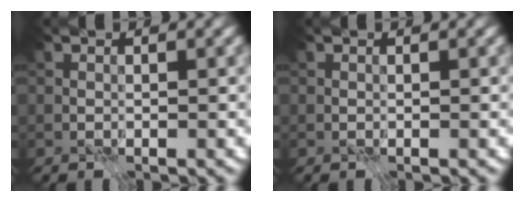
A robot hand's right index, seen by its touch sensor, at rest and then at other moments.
{"total": 0.0}